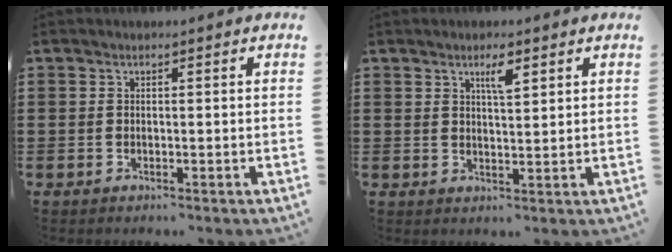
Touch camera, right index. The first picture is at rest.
{"total": 3.1, "force": [1.8, 0.7, 2.4], "torque": [-0.044, 0.002, 0.028]}